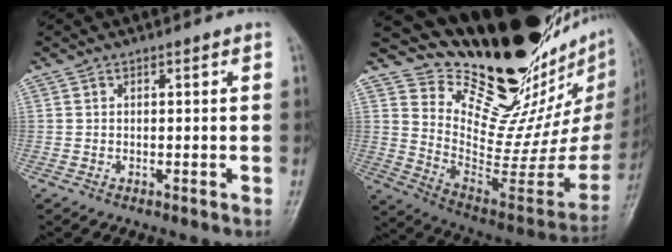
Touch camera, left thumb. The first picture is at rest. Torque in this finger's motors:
{"motor_torque": [0.75, 0.31, -0.79, -1.20, 0.06]}